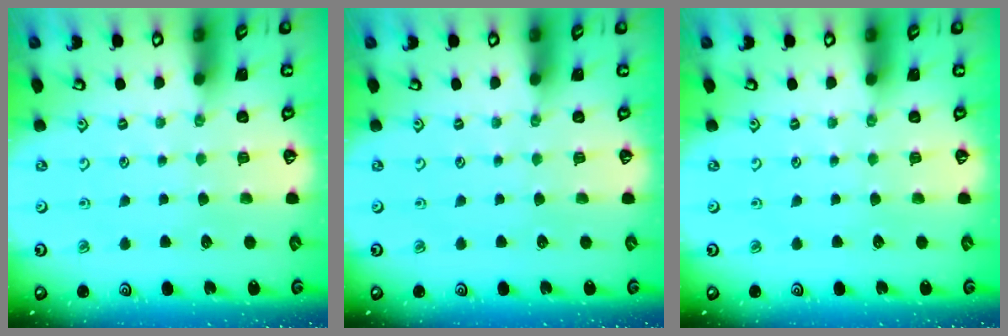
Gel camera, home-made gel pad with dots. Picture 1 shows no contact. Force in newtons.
{"total": 0.0}
{"total": 0.0}